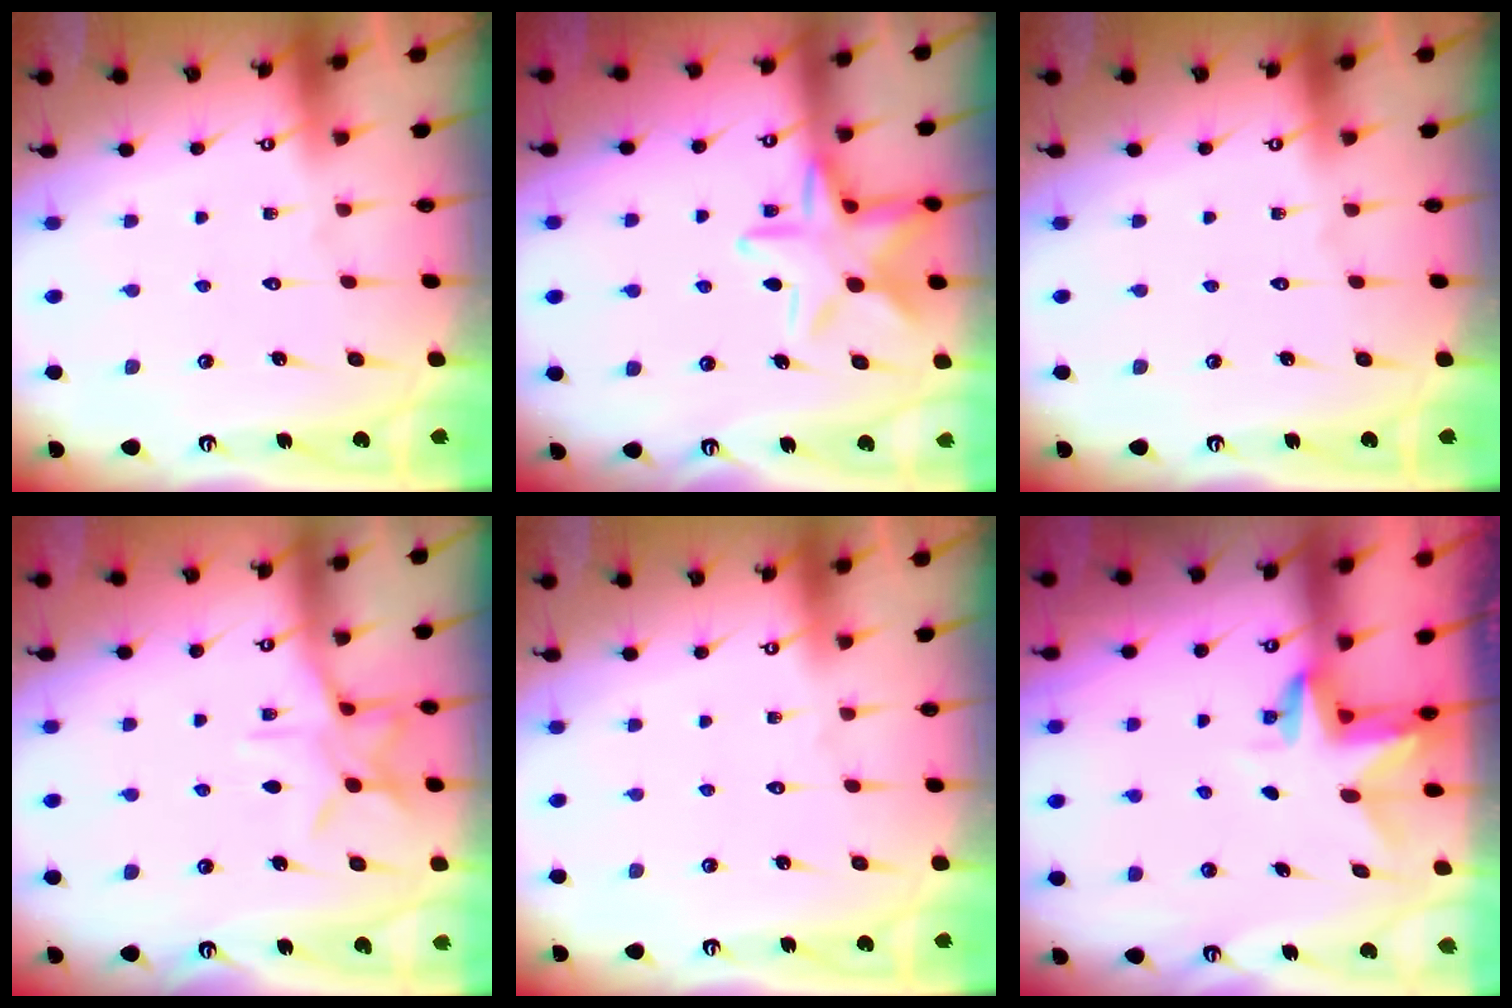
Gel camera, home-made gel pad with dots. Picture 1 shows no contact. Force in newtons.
{"total": 14.0, "press": 13.9, "slide": 1.0}
{"total": 0.0}
{"total": 9.0, "press": 9.0, "slide": 0.6}
{"total": 0.0}
{"total": 2.9, "press": 2.9, "slide": 0.2}